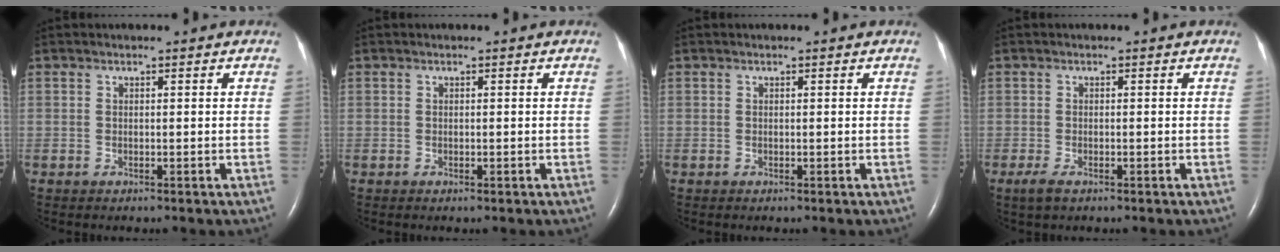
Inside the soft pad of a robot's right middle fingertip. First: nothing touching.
{"total": 0.0}
{"total": 0.0}
{"total": 1.9, "force": [-1.1, 0.7, 1.4], "torque": [-0.038, -0.005, -0.021]}